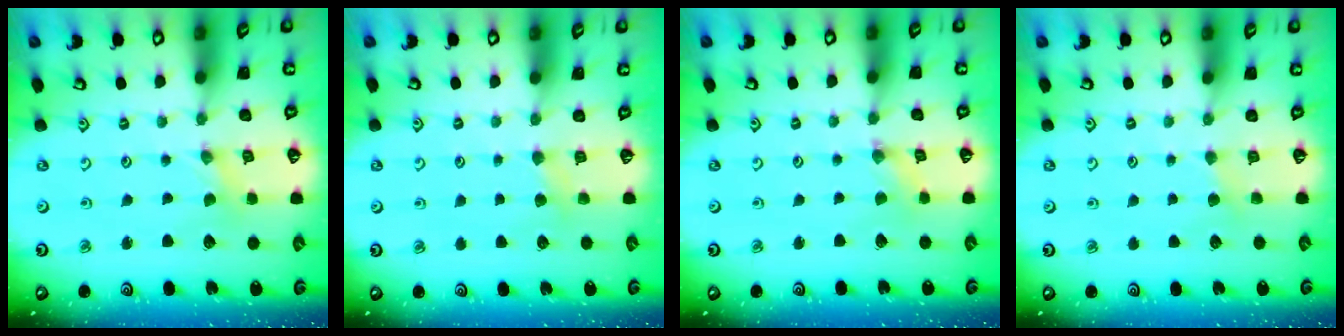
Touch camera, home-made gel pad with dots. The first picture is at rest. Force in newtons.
{"total": 2.9, "press": 2.9, "slide": 0.5}
{"total": 0.0}
{"total": 2.5, "press": 2.5, "slide": 0.4}